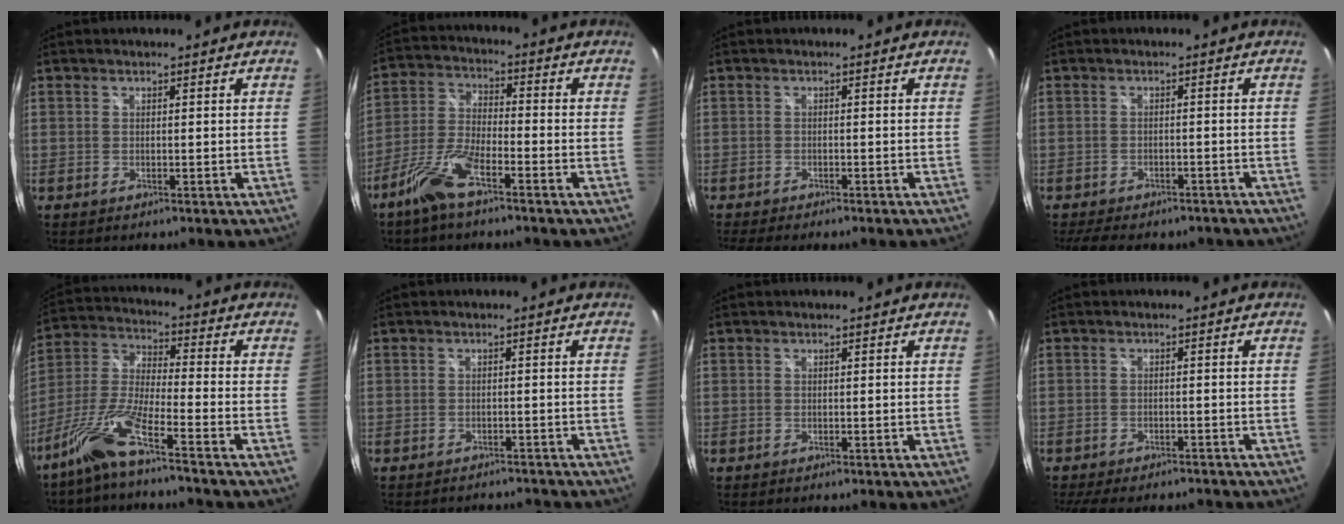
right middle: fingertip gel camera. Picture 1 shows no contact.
{"total": 9.1, "force": [-6.2, 2.2, 6.3], "torque": [-0.137, -0.003, -0.123]}
{"total": 4.4, "force": [-3.9, 0.1, 2.0], "torque": [-0.040, -0.016, -0.061]}
{"total": 11.0, "force": [-9.1, 3.9, 4.9], "torque": [-0.104, -0.018, -0.122]}
{"total": 10.0, "force": [-7.2, 0.0, 6.9], "torque": [-0.153, 0.003, -0.145]}
{"total": 5.2, "force": [-4.8, 1.5, 1.4], "torque": [-0.028, -0.007, -0.061]}
{"total": 0.0}
{"total": 10.0, "force": [-8.6, 2.6, 4.4], "torque": [-0.094, -0.017, -0.123]}